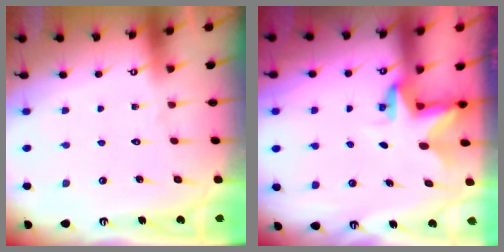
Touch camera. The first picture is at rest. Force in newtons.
{"total": 2.8, "press": 2.8, "slide": 0.2}